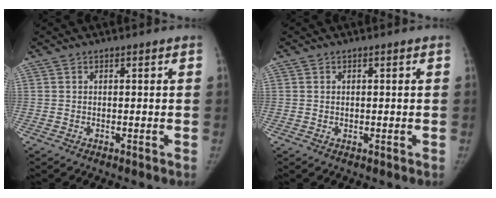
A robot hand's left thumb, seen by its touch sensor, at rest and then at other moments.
{"total": 0.0}